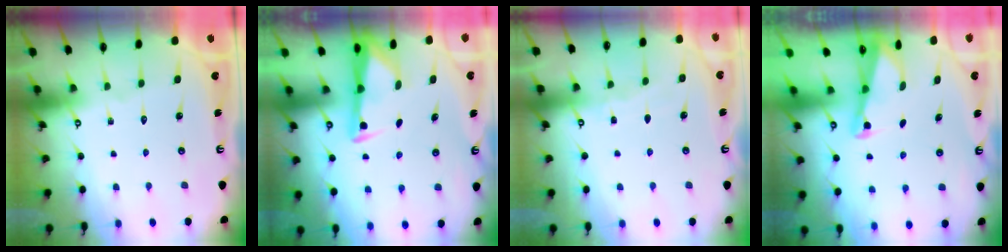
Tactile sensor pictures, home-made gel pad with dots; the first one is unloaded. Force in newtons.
{"total": 3.0, "press": 3.0, "slide": 0.4}
{"total": 3.3, "press": 3.2, "slide": 0.5}
{"total": 2.1, "press": 2.0, "slide": 0.3}